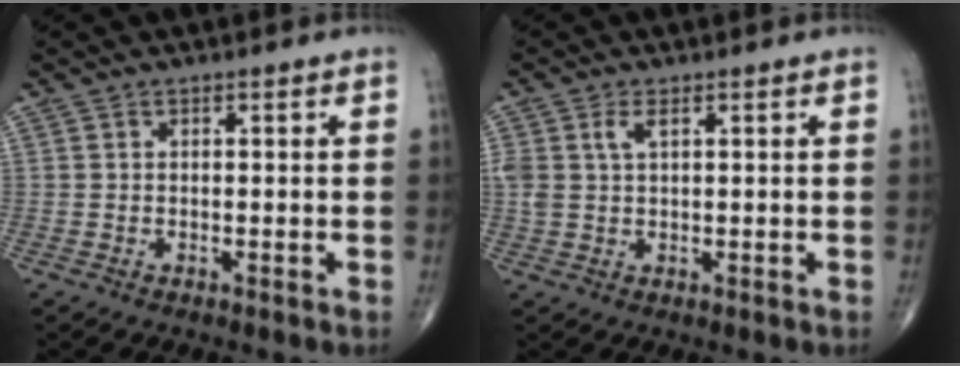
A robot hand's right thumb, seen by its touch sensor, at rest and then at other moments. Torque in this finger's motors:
{"motor_torque": [0.15, -0.06, 0.56, 0.25, 0.17]}